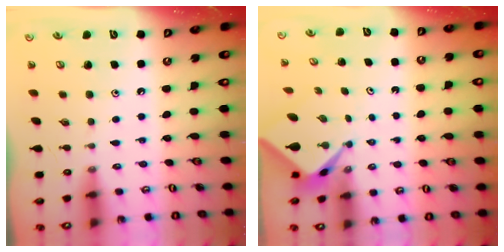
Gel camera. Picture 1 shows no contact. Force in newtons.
{"total": 2.5, "press": 2.5, "slide": 0.2}